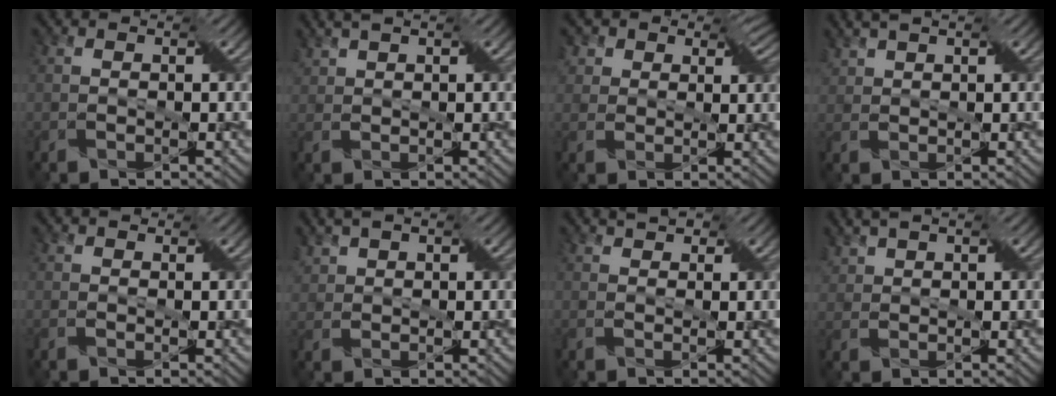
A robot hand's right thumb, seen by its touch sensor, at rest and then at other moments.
{"total": 2.5, "force": [2.0, 0.6, 1.3], "torque": [-0.037, 0.013, 0.045]}
{"total": 5.9, "force": [3.5, 4.1, 2.4], "torque": [-0.069, 0.000, 0.057]}
{"total": 2.8, "force": [2.3, 0.9, 1.3], "torque": [-0.038, 0.012, 0.050]}
{"total": 0.9, "force": [0.1, 0.7, 0.5], "torque": [-0.010, 0.003, 0.001]}
{"total": 3.4, "force": [2.2, 1.8, 1.9], "torque": [-0.047, 0.012, 0.044]}
{"total": 1.8, "force": [1.3, 1.0, 0.9], "torque": [-0.022, 0.001, 0.017]}
{"total": 3.1, "force": [2.4, 1.2, 1.6], "torque": [-0.044, 0.013, 0.051]}